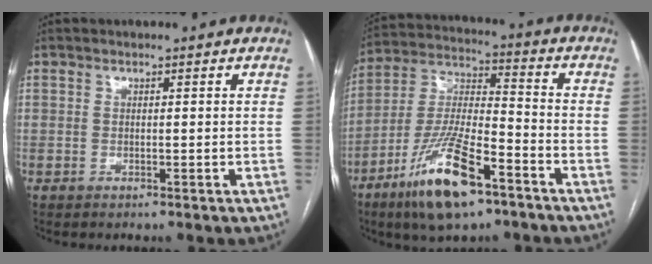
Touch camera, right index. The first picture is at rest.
{"total": 15.7, "force": [-9.3, 3.6, 12.1], "torque": [-0.245, -0.020, -0.167]}